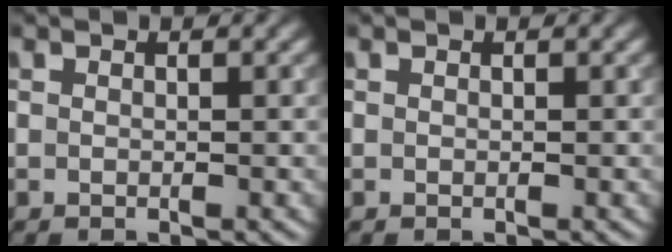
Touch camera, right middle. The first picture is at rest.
{"total": 0.0}